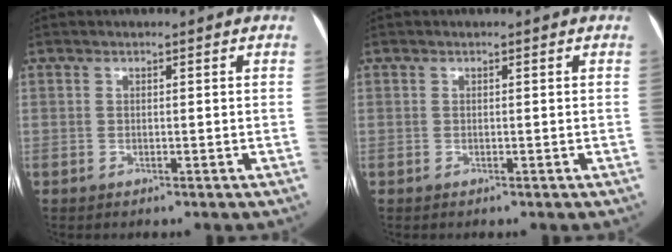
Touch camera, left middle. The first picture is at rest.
{"total": 0.0}